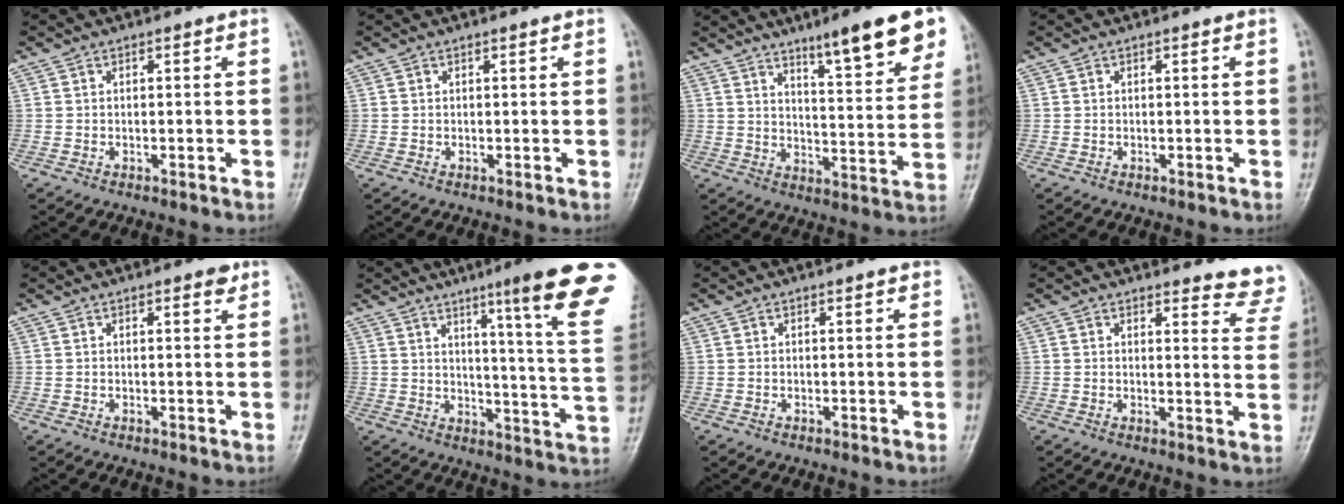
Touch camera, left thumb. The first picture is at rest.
{"total": 0.6, "force": [0.3, 0.0, 0.5], "torque": [-0.009, 0.000, 0.005]}
{"total": 14.8, "force": [9.4, 2.7, 11.2], "torque": [-0.133, -0.046, 0.139]}
{"total": 0.0}
{"total": 1.8, "force": [1.1, 0.6, 1.3], "torque": [-0.015, -0.005, 0.013]}
{"total": 21.8, "force": [13.2, 0.3, 17.3], "torque": [-0.213, -0.074, 0.169]}
{"total": 0.9, "force": [0.6, 0.2, 0.6], "torque": [-0.008, 0.000, 0.005]}
{"total": 9.5, "force": [9.2, 2.1, 1.0], "torque": [0.034, -0.081, 0.069]}